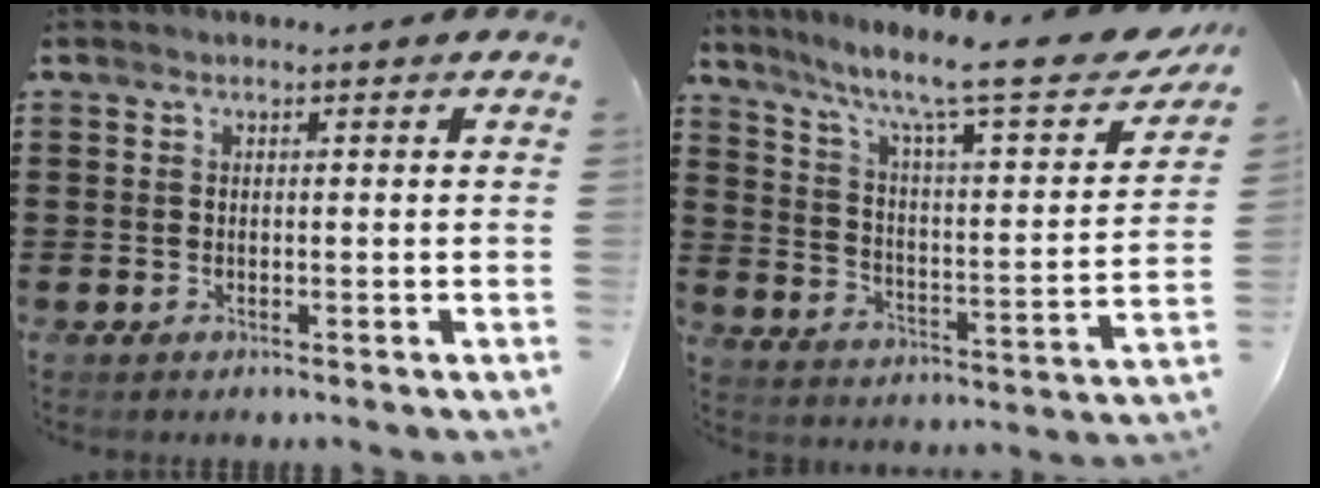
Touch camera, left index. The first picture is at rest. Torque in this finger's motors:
{"motor_torque": [1.55, -0.58, 0.37, 0.21]}